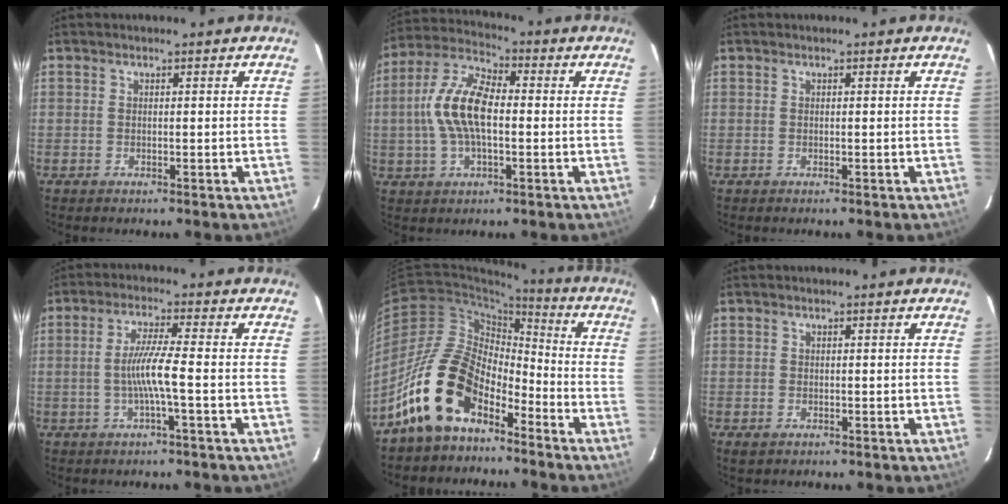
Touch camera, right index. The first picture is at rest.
{"total": 12.1, "force": [-0.5, 5.6, 10.7], "torque": [-0.227, 0.016, -0.014]}
{"total": 0.0}
{"total": 5.9, "force": [-1.5, -0.7, 5.6], "torque": [-0.115, -0.001, -0.028]}
{"total": 16.0, "force": [-10.1, 8.5, 9.1], "torque": [-0.176, 0.014, -0.190]}
{"total": 1.5, "force": [-0.8, 1.1, 0.7], "torque": [-0.011, -0.003, -0.015]}